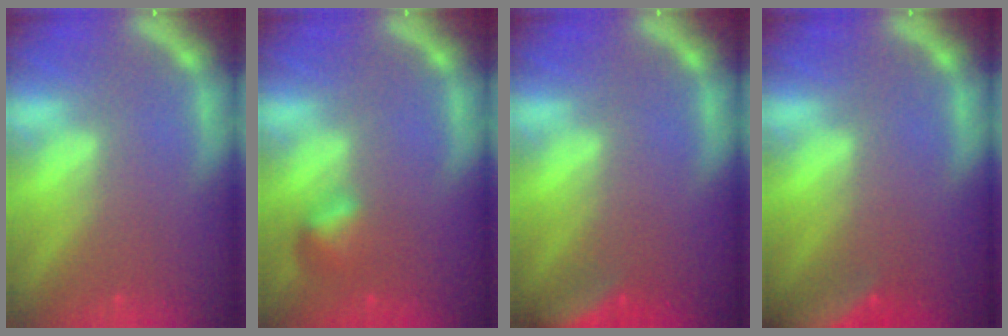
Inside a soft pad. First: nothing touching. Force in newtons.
{"total": 1.9}
{"total": 5.5}
{"total": 8.0}